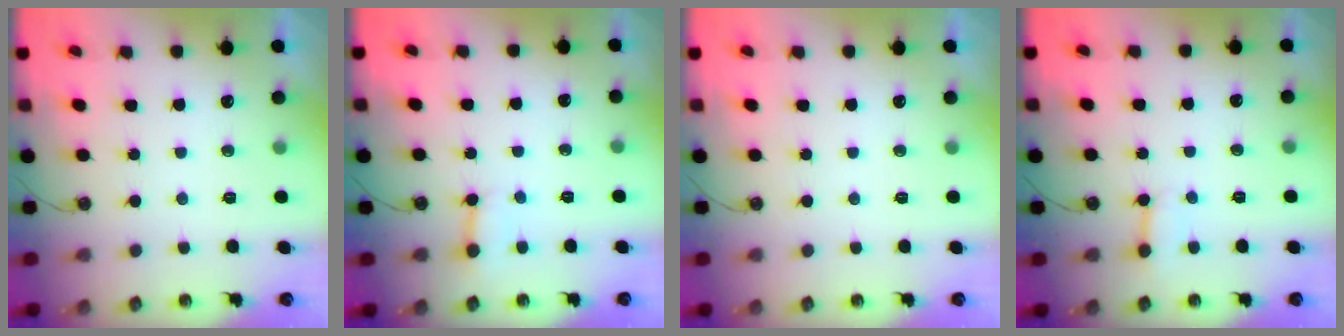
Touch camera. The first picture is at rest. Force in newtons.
{"total": 3.0, "press": 2.9, "slide": 0.5}
{"total": 0.0}
{"total": 3.1, "press": 3.0, "slide": 0.3}